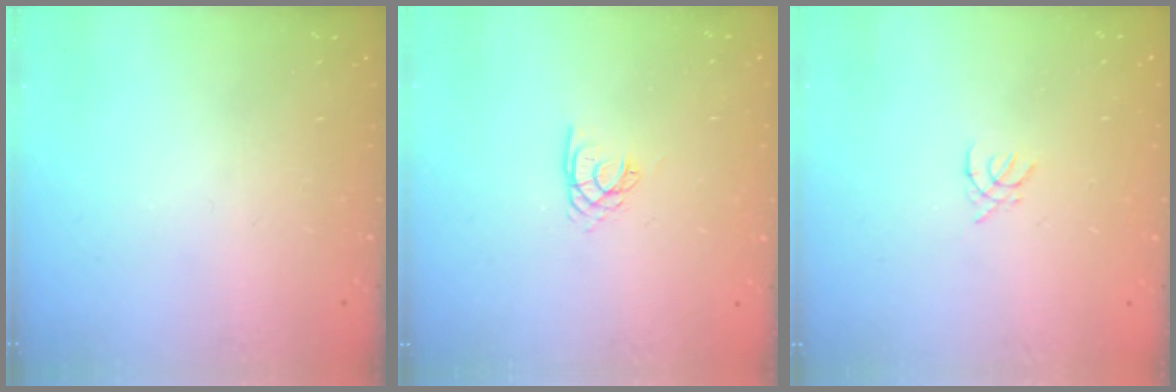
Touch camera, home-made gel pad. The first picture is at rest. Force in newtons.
{"total": 2.2, "press": 2.2, "slide": 0.2}
{"total": 1.8, "press": 1.8, "slide": 0.4}